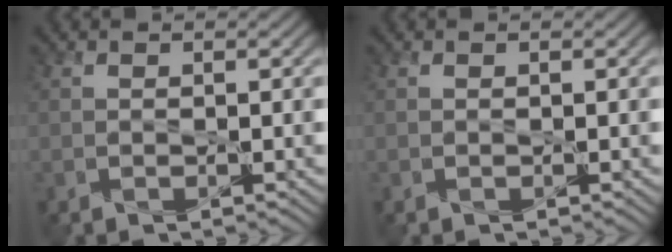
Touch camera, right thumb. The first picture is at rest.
{"total": 0.0}